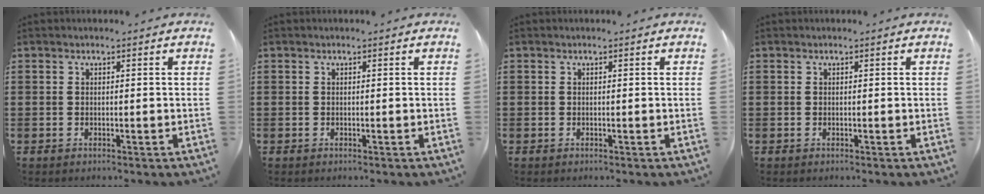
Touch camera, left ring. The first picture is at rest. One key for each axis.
{"total": 0.0}
{"total": 0.0}
{"total": 0.0}